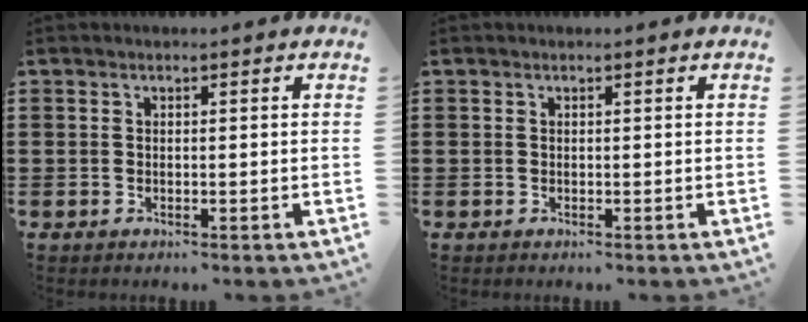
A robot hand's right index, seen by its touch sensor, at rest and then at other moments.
{"total": 0.0}